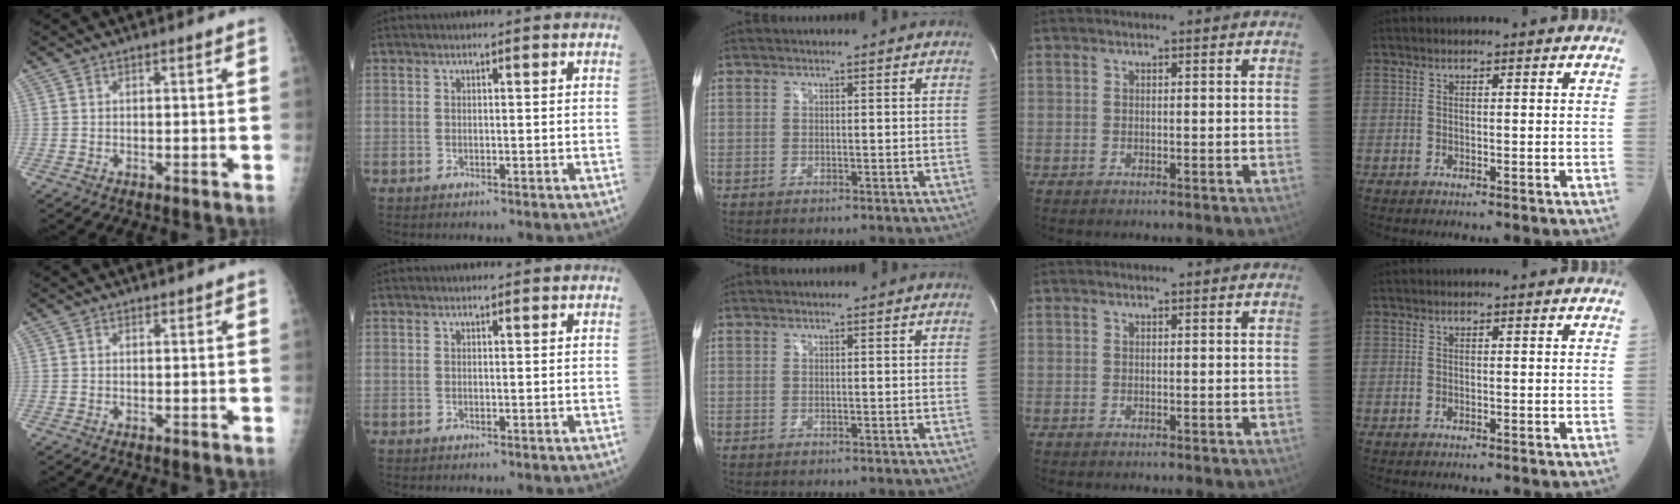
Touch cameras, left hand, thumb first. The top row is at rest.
{"index": {"total": 0.6, "force": [0.6, 0.3, -0.1], "torque": [0.000, 0.003, 0.008]}}